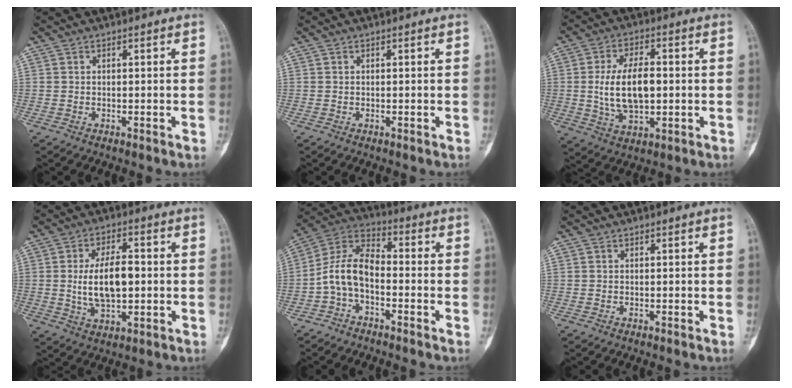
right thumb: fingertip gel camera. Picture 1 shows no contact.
{"total": 0.0}
{"total": 11.3, "force": [0.1, 5.9, 9.7], "torque": [-0.171, 0.004, 0.008]}
{"total": 10.5, "force": [0.1, 5.3, 9.1], "torque": [-0.154, 0.004, 0.006]}
{"total": 8.9, "force": [-2.7, 5.1, 6.8], "torque": [-0.128, 0.049, -0.065]}
{"total": 0.0}